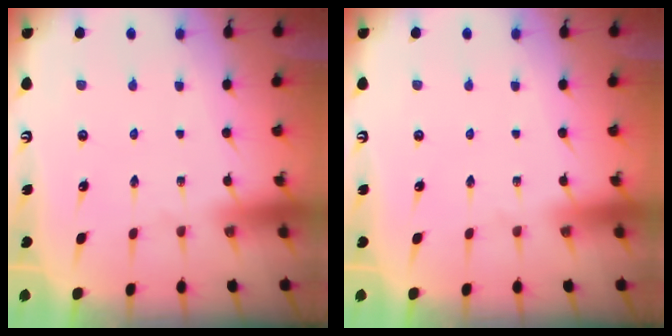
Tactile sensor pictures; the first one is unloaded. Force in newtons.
{"total": 0.0}